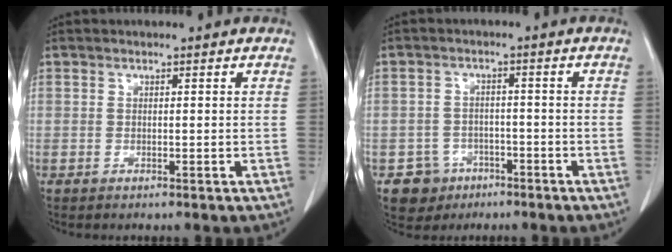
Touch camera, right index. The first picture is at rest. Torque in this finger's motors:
{"motor_torque": [-0.12, -0.12, -0.70, -0.18]}